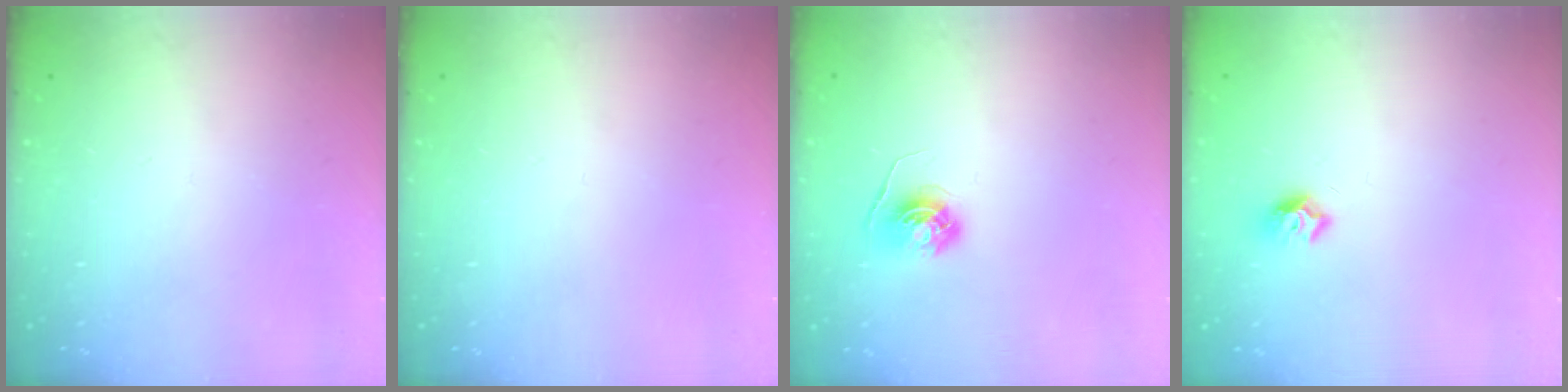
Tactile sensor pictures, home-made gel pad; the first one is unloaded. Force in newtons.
{"total": 0.0}
{"total": 5.6, "press": 5.5, "slide": 0.6}
{"total": 7.6, "press": 7.6, "slide": 0.7}